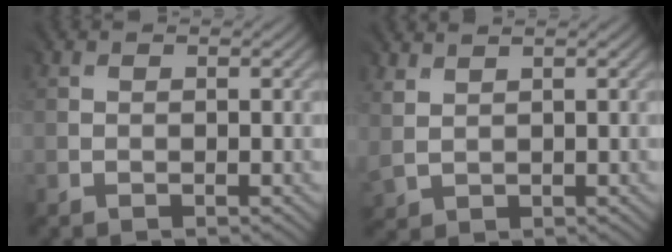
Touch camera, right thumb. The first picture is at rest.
{"total": 1.7, "force": [1.7, 0.3, 0.0], "torque": [-0.015, 0.003, 0.046]}